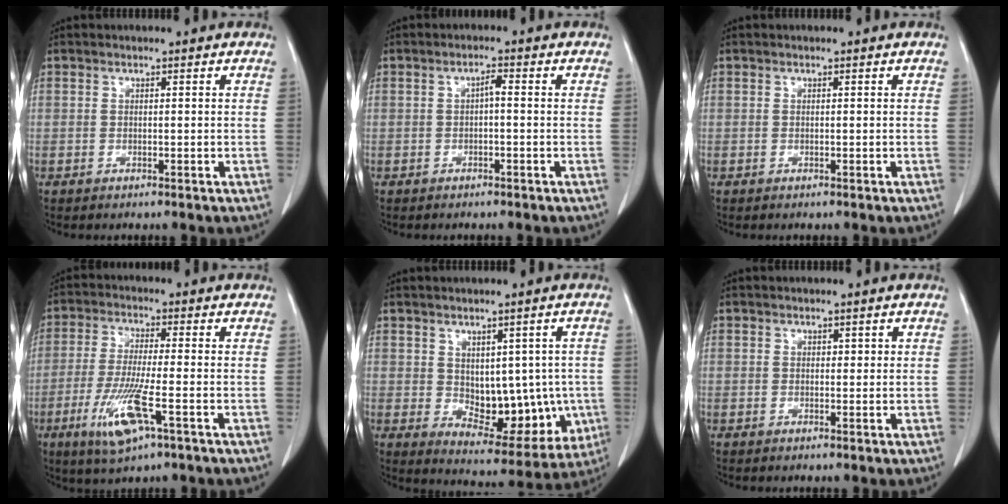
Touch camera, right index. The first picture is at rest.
{"total": 1.5, "force": [-0.2, 0.3, 1.4], "torque": [-0.024, 0.004, -0.004]}
{"total": 0.0}
{"total": 9.5, "force": [-4.0, 0.9, 8.6], "torque": [-0.176, -0.023, -0.073]}
{"total": 12.0, "force": [-0.7, 6.8, 9.9], "torque": [-0.116, 0.004, 0.020]}
{"total": 0.9, "force": [0.3, 0.7, 0.5], "torque": [-0.002, 0.002, 0.003]}